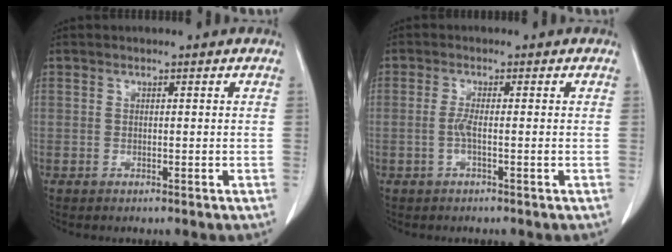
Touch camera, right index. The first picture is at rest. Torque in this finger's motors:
{"motor_torque": [0.44, -0.25, 0.20, 0.05]}